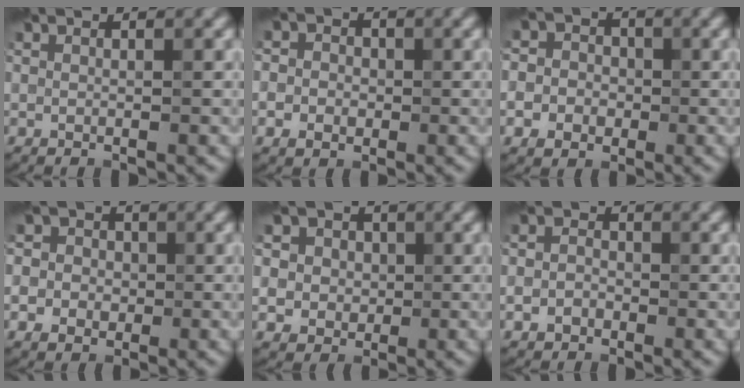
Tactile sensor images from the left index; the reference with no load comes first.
{"total": 3.9, "force": [0.0, 3.5, 1.7], "torque": [-0.004, 0.008, -0.026]}
{"total": 6.2, "force": [-1.1, 5.7, 1.9], "torque": [-0.020, 0.010, -0.052]}
{"total": 6.4, "force": [0.0, 5.9, 2.4], "torque": [-0.032, 0.023, -0.037]}
{"total": 10.2, "force": [3.3, 8.7, 4.2], "torque": [-0.092, 0.033, 0.025]}
{"total": 2.1, "force": [-0.7, 1.8, 0.9], "torque": [-0.001, -0.002, -0.021]}